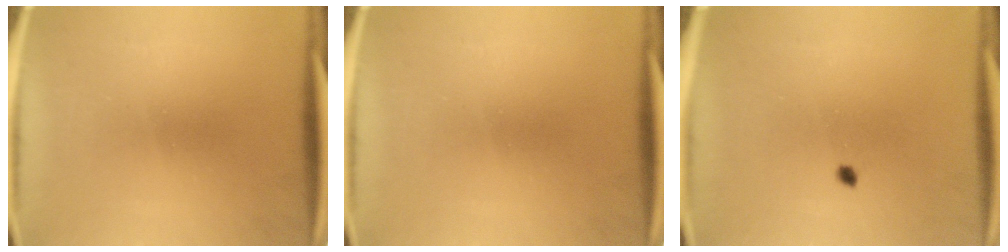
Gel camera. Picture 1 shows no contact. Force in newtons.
{"total": 0.0}
{"total": 0.8}